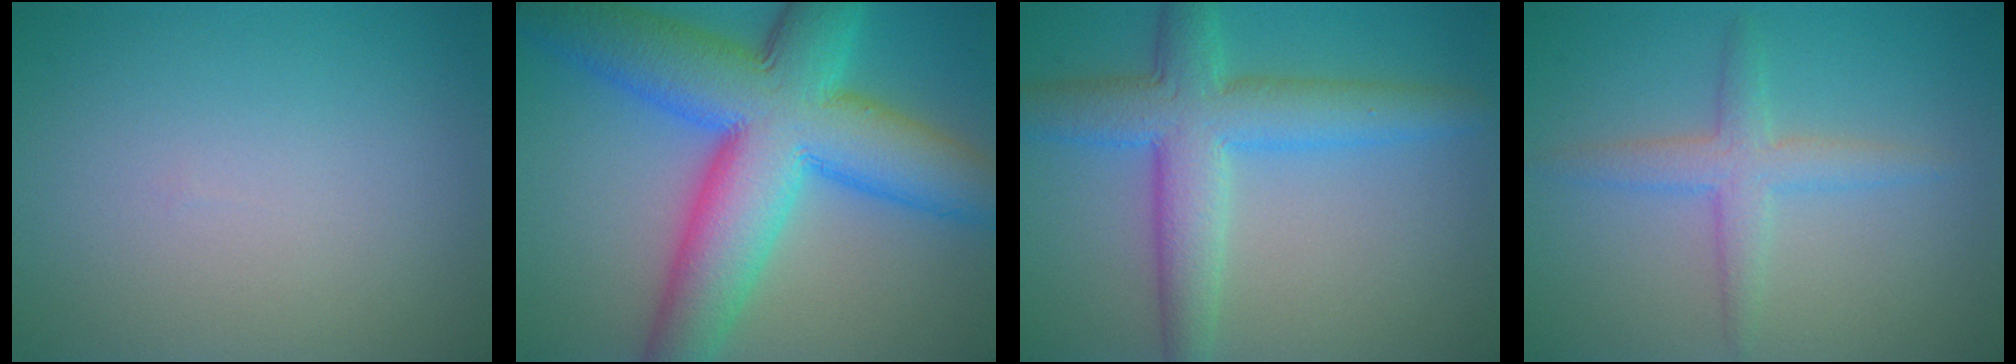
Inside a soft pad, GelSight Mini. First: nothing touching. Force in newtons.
{"total": 14.2, "press": 14.1, "slide": 0.3}
{"total": 5.4, "press": 5.4, "slide": 0.2}
{"total": 2.9, "press": 2.9, "slide": 0.1}